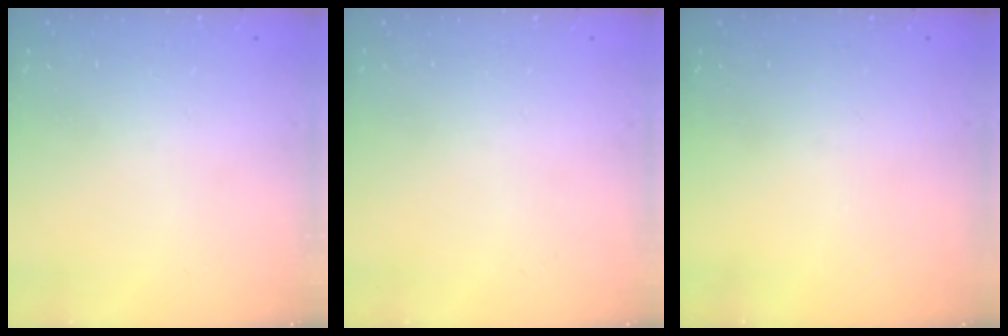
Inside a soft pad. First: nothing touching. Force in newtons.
{"total": 0.0}
{"total": 0.0}